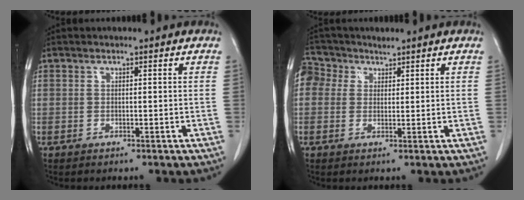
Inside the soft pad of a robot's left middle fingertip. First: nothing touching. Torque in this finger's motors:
{"motor_torque": [0.27, -0.25, 0.05, 0.01]}